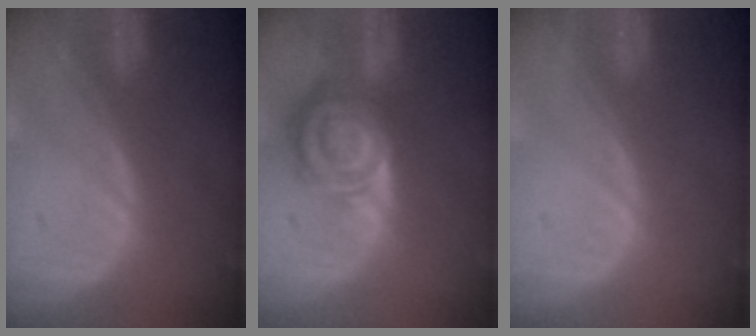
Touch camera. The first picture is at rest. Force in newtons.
{"total": 8.6, "press": 7.4, "slide": 4.4}
{"total": 0.0}